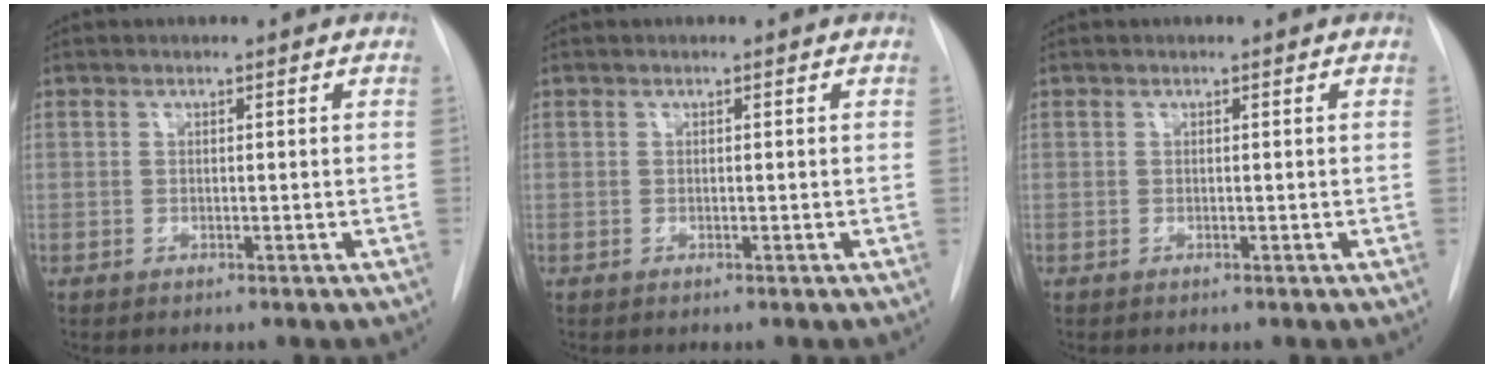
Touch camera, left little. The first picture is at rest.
{"total": 0.0}
{"total": 0.0}